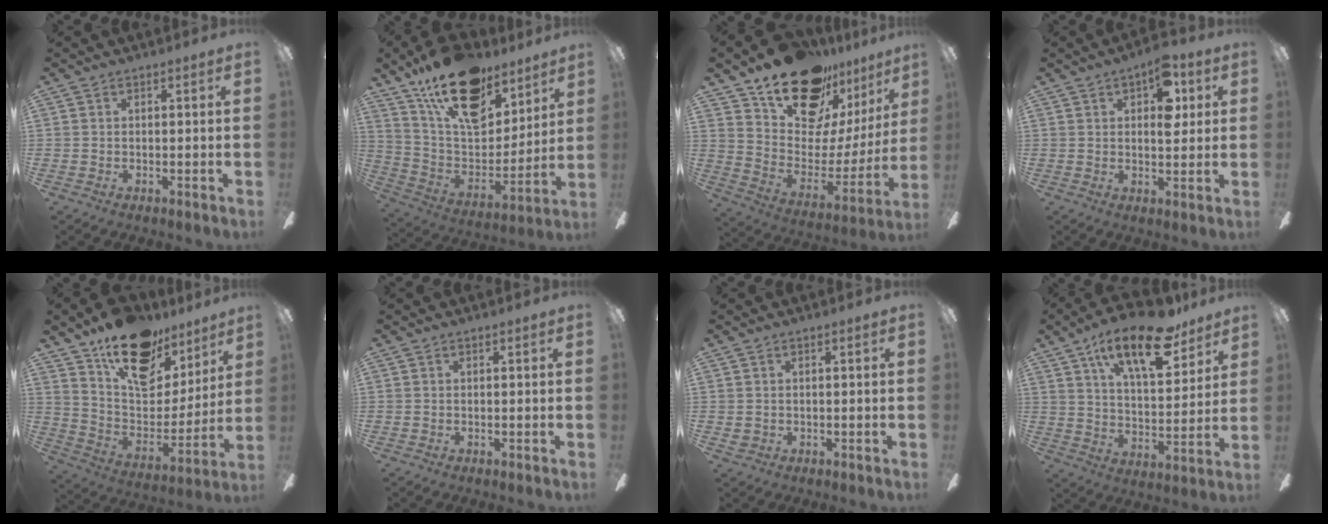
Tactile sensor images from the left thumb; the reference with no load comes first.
{"total": 22.1, "force": [14.6, 11.5, 12.0], "torque": [-0.201, -0.085, 0.260]}
{"total": 21.6, "force": [15.9, 10.7, 9.9], "torque": [-0.162, -0.105, 0.286]}
{"total": 9.6, "force": [4.1, 4.5, 7.4], "torque": [-0.098, -0.008, 0.065]}
{"total": 19.7, "force": [13.4, 10.7, 9.7], "torque": [-0.149, -0.083, 0.237]}
{"total": 0.0}
{"total": 1.1, "force": [0.3, 1.0, 0.3], "torque": [-0.009, 0.005, 0.004]}
{"total": 19.3, "force": [12.8, 7.5, 12.3], "torque": [-0.200, -0.062, 0.212]}